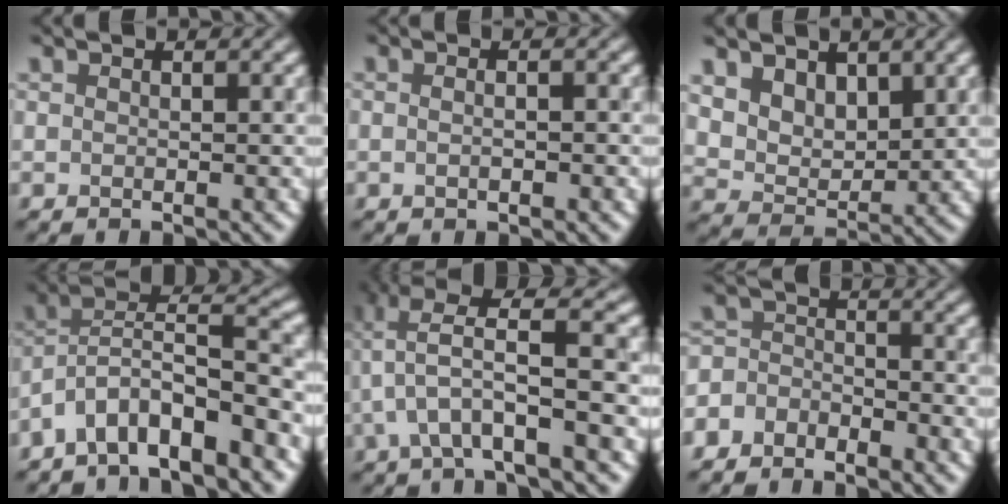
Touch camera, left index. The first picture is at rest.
{"total": 3.1, "force": [0.6, 1.8, 2.4], "torque": [-0.007, 0.026, -0.026]}
{"total": 4.2, "force": [2.8, 2.7, 1.8], "torque": [-0.047, -0.019, 0.065]}
{"total": 8.4, "force": [-6.0, 2.5, 5.4], "torque": [-0.079, 0.016, -0.107]}
{"total": 6.8, "force": [-0.4, 1.7, 6.6], "torque": [-0.128, 0.014, -0.007]}
{"total": 3.4, "force": [-3.2, 1.3, 0.3], "torque": [-0.002, 0.004, -0.062]}